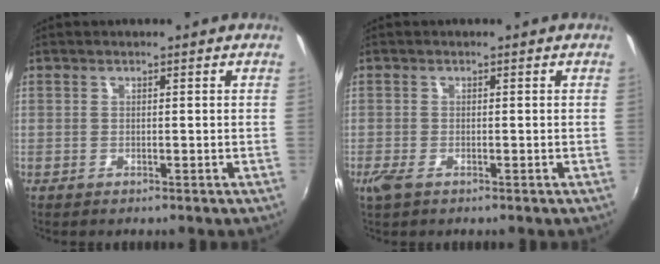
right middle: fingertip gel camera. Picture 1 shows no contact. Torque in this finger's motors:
{"motor_torque": [0.52, -0.45, 0.18, 0.05]}